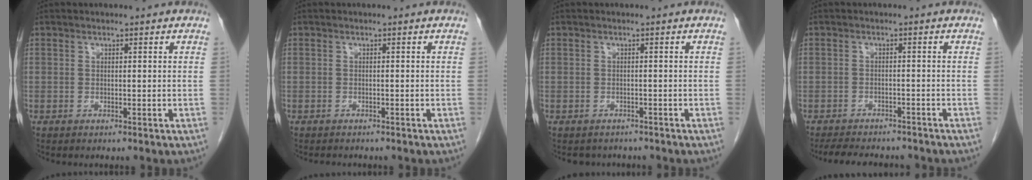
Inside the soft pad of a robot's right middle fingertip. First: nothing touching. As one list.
[{"total": 1.7, "force": [-1.5, 0.6, 0.5], "torque": [-0.011, -0.003, -0.017]}, {"total": 2.8, "force": [-2.5, 1.2, 0.0], "torque": [-0.008, -0.002, -0.034]}, {"total": 9.8, "force": [-8.8, 2.9, 3.4], "torque": [-0.062, -0.003, -0.115]}]